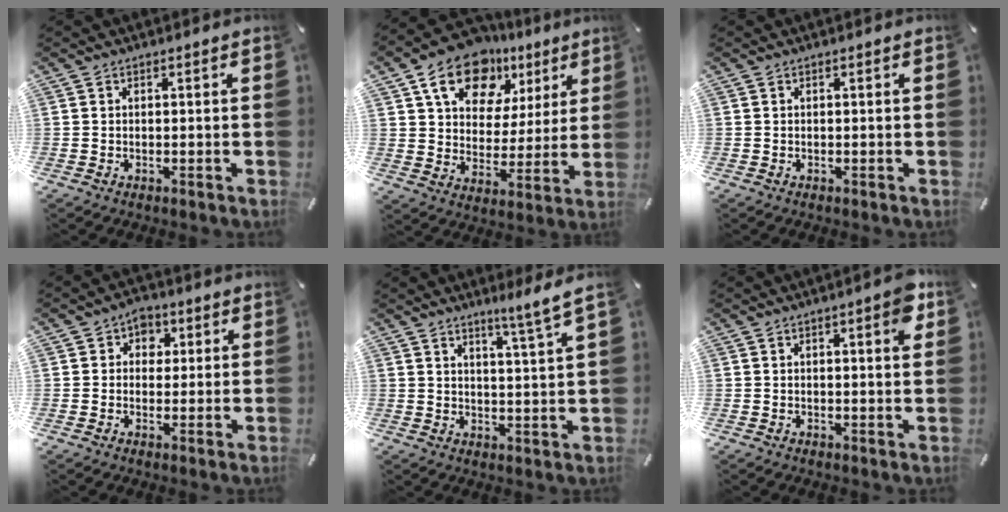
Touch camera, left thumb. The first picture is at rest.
{"total": 15.5, "force": [9.9, 10.0, 6.6], "torque": [-0.110, -0.053, 0.178]}
{"total": 0.0}
{"total": 4.6, "force": [1.2, 4.1, 1.8], "torque": [-0.013, 0.001, 0.015]}
{"total": 6.1, "force": [5.0, -0.9, 3.3], "torque": [-0.061, -0.032, 0.083]}
{"total": 4.2, "force": [1.6, 1.2, 3.7], "torque": [-0.051, -0.004, 0.022]}